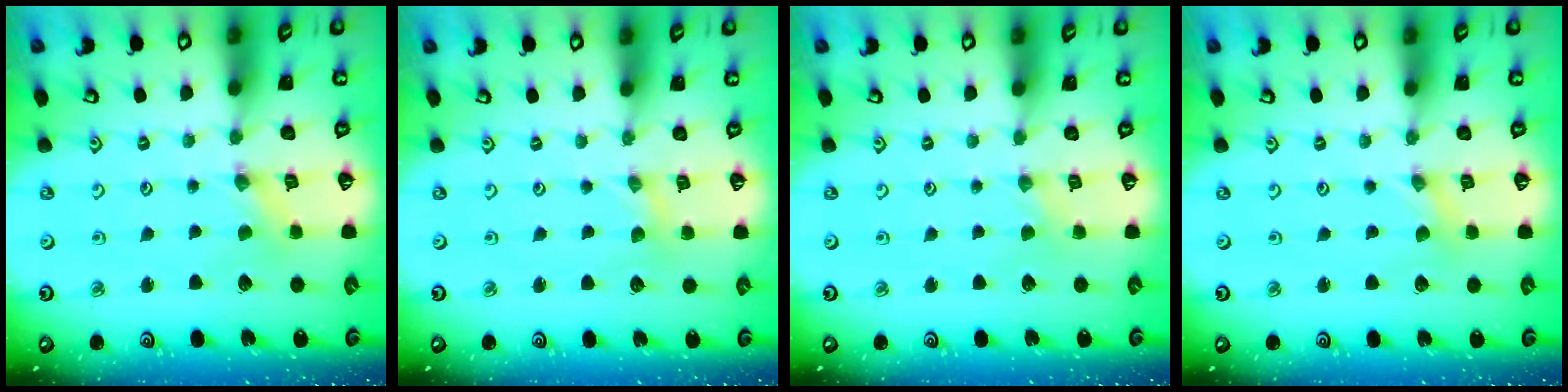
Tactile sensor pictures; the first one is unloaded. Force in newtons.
{"total": 0.6, "press": 0.6, "slide": 0.2}
{"total": 1.2, "press": 1.2, "slide": 0.3}
{"total": 0.0}